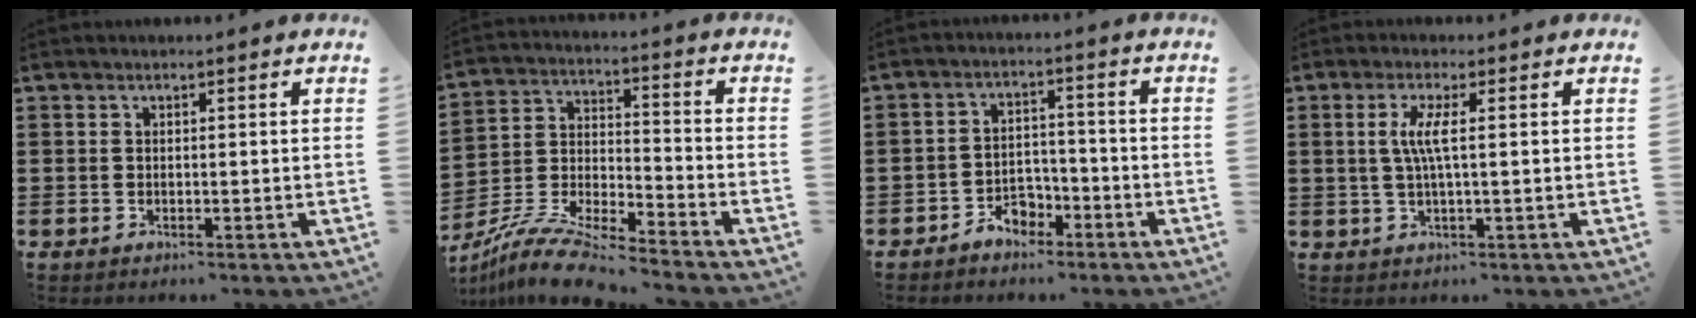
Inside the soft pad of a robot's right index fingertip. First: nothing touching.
{"total": 9.8, "force": [-9.1, 0.5, 3.6], "torque": [-0.080, 0.008, -0.185]}
{"total": 3.9, "force": [-3.1, 2.1, 1.2], "torque": [-0.022, 0.012, -0.060]}
{"total": 4.1, "force": [0.2, 0.0, 4.0], "torque": [-0.091, -0.012, -0.004]}